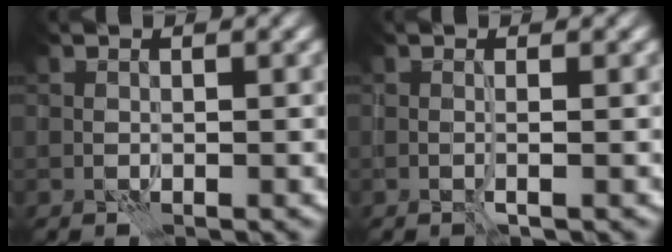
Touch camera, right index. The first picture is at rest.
{"total": 0.9, "force": [-0.2, -0.1, 0.9], "torque": [-0.015, -0.002, -0.005]}